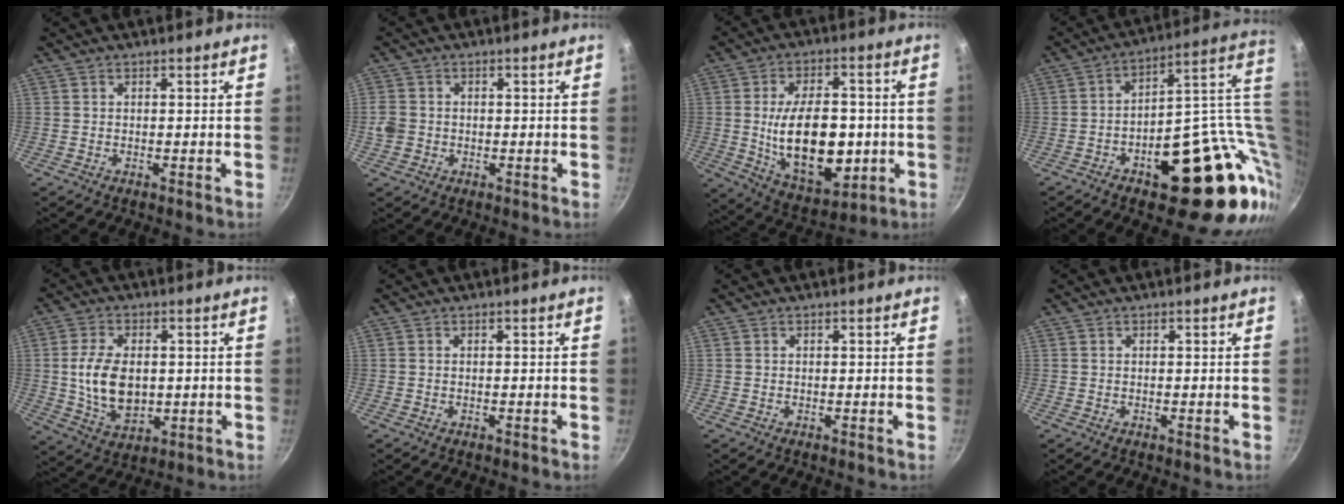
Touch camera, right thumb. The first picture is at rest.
{"total": 4.0, "force": [-0.6, 3.5, 1.9], "torque": [-0.032, 0.008, -0.013]}
{"total": 19.7, "force": [-1.7, 11.2, 16.1], "torque": [-0.217, -0.004, -0.007]}
{"total": 28.6, "force": [1.0, 14.4, 24.7], "torque": [-0.269, 0.012, 0.045]}
{"total": 11.4, "force": [0.3, 7.2, 8.8], "torque": [-0.149, -0.007, 0.013]}
{"total": 0.0}
{"total": 0.0}
{"total": 0.0}